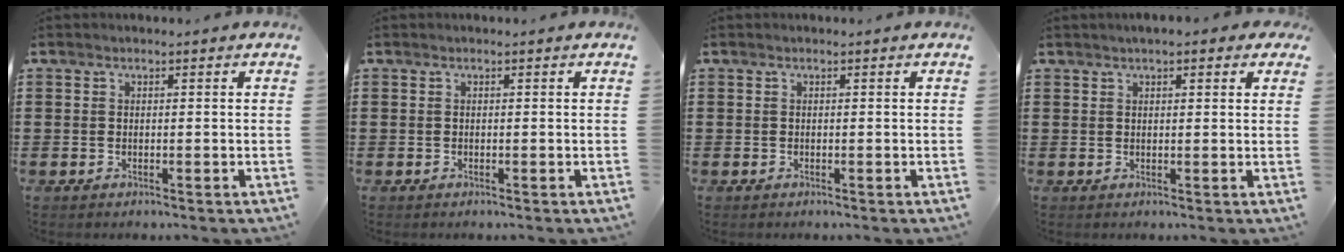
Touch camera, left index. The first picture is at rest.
{"total": 0.0}
{"total": 0.0}
{"total": 1.5, "force": [1.1, 0.5, 0.9], "torque": [-0.022, 0.006, 0.017]}